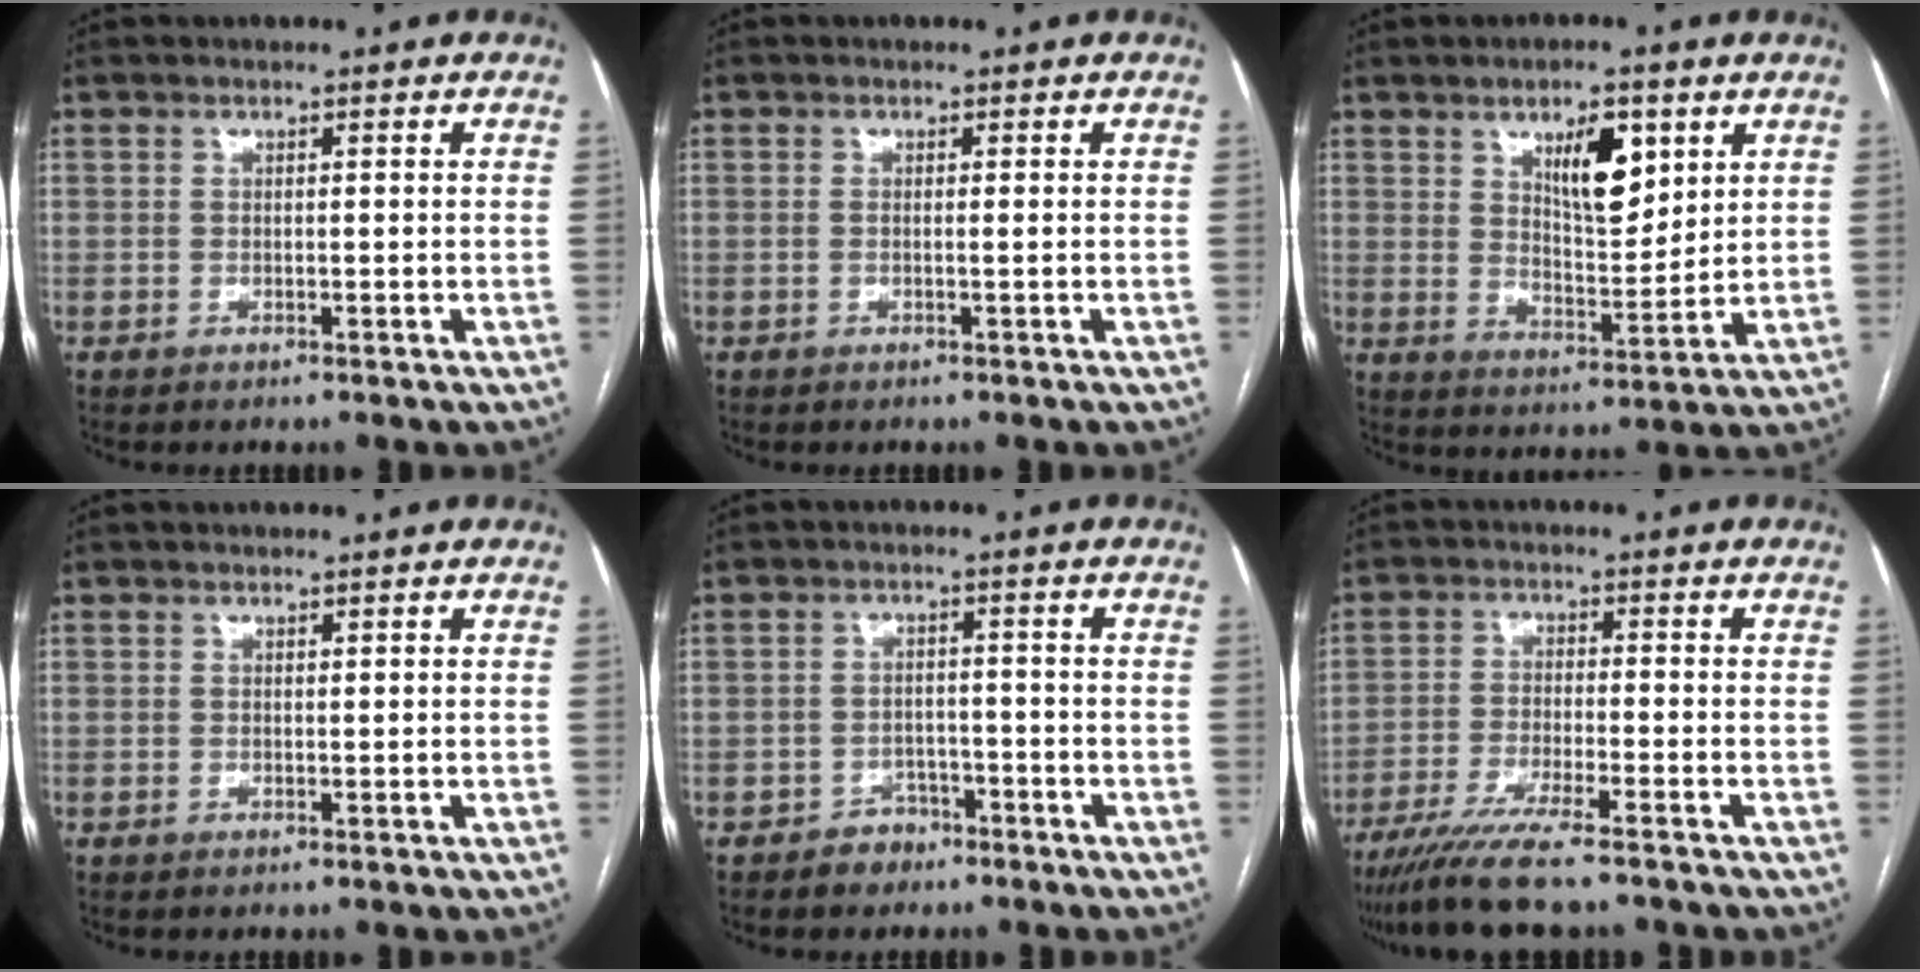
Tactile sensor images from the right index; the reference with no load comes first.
{"total": 0.5, "force": [-0.1, -0.2, 0.5], "torque": [-0.012, -0.001, -0.002]}
{"total": 9.0, "force": [4.2, 3.3, 7.2], "torque": [-0.119, 0.000, 0.076]}
{"total": 0.0}
{"total": 3.3, "force": [-2.2, 2.4, 0.3], "torque": [-0.002, 0.012, -0.032]}
{"total": 9.0, "force": [-7.1, 0.4, 5.5], "torque": [-0.088, -0.022, -0.118]}